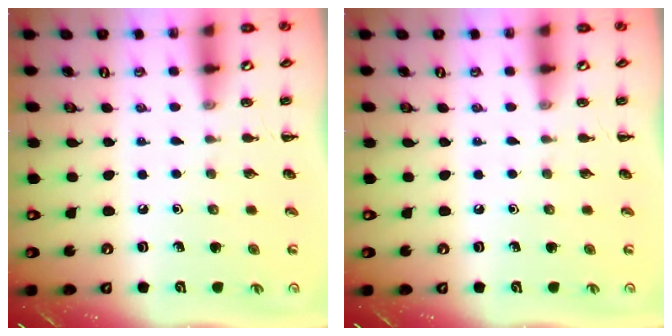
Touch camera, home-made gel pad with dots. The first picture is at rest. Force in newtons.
{"total": 0.0}